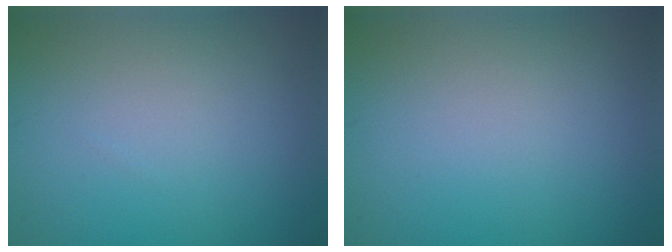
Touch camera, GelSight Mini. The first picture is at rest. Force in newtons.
{"total": 0.0}